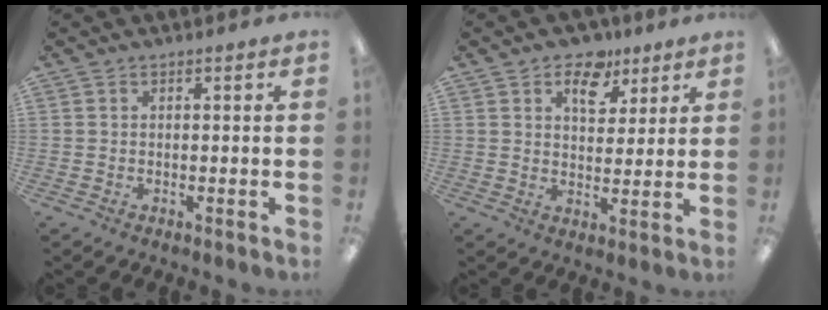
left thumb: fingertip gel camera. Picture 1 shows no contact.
{"total": 9.2, "force": [5.6, 5.7, 4.6], "torque": [-0.052, -0.025, 0.096]}